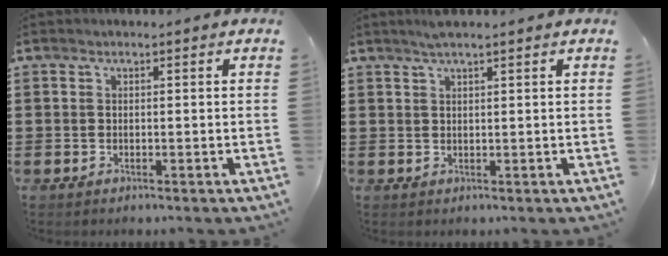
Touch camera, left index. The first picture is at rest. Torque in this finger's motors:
{"motor_torque": [0.54, -0.43, 0.01, 0.05]}